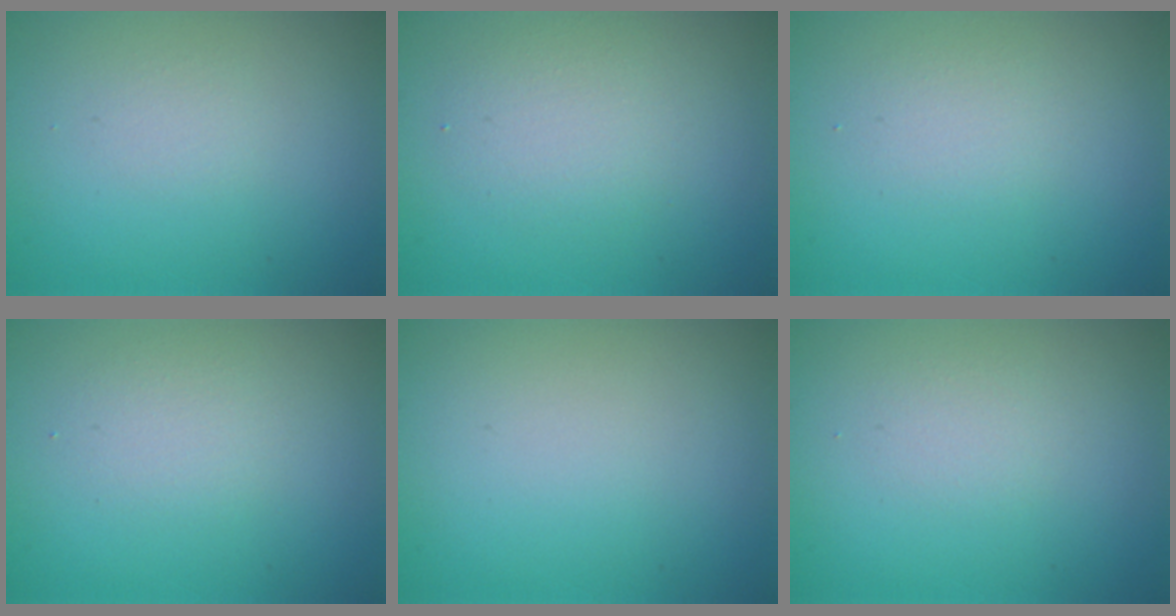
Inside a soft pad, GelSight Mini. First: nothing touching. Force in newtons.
{"total": 2.4, "press": 2.4, "slide": 0.2}
{"total": 1.5, "press": 1.5, "slide": 0.1}
{"total": 1.7, "press": 1.6, "slide": 0.1}
{"total": 0.0}
{"total": 1.1, "press": 1.1, "slide": 0.0}